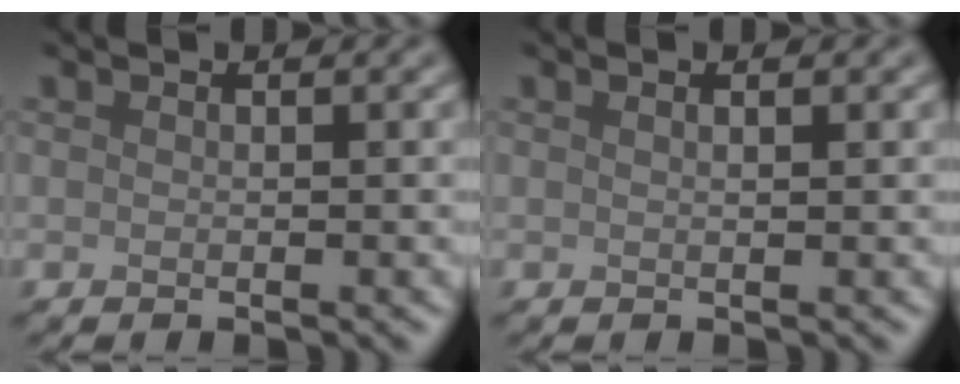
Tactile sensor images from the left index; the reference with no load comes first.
{"total": 1.4, "force": [0.8, 0.5, 1.1], "torque": [-0.004, -0.002, 0.002]}